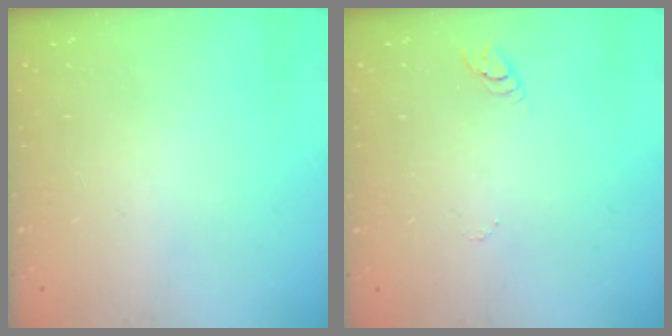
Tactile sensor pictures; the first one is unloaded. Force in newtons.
{"total": 2.9, "press": 2.9, "slide": 0.3}